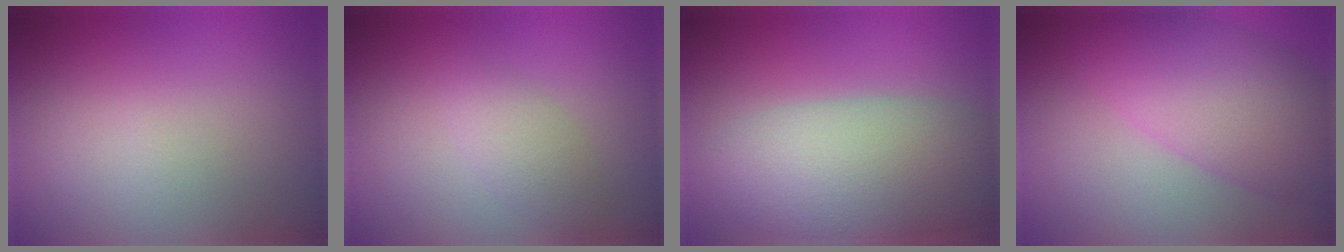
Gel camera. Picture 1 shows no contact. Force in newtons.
{"total": 2.1, "press": 2.1, "slide": 0.1}
{"total": 8.5, "press": 8.5, "slide": 0.8}
{"total": 7.6, "press": 7.6, "slide": 0.3}